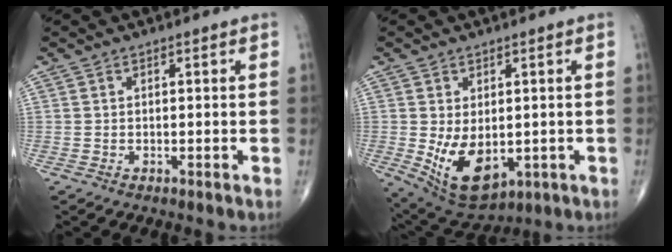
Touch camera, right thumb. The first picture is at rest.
{"total": 10.9, "force": [-1.6, 6.5, 8.6], "torque": [-0.134, -0.015, -0.002]}